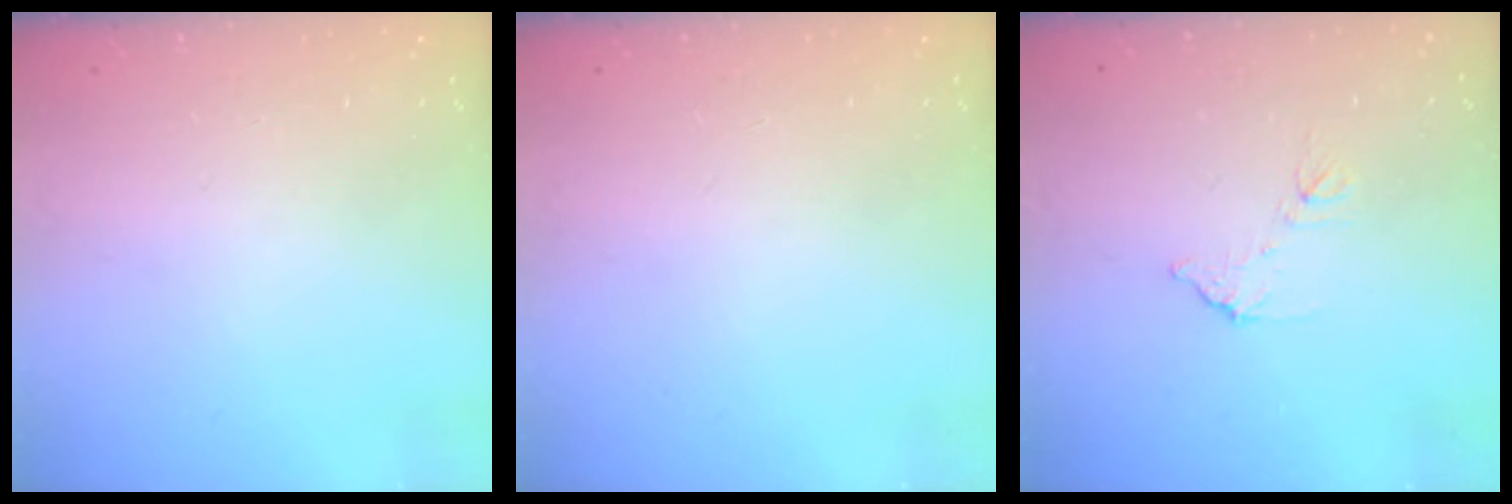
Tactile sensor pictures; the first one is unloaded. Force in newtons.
{"total": 0.0}
{"total": 7.0, "press": 7.0, "slide": 0.3}